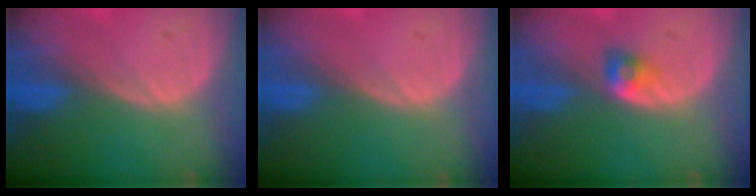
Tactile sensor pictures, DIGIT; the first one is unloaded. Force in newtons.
{"total": 0.0}
{"total": 2.8, "press": 2.4, "slide": 1.4}